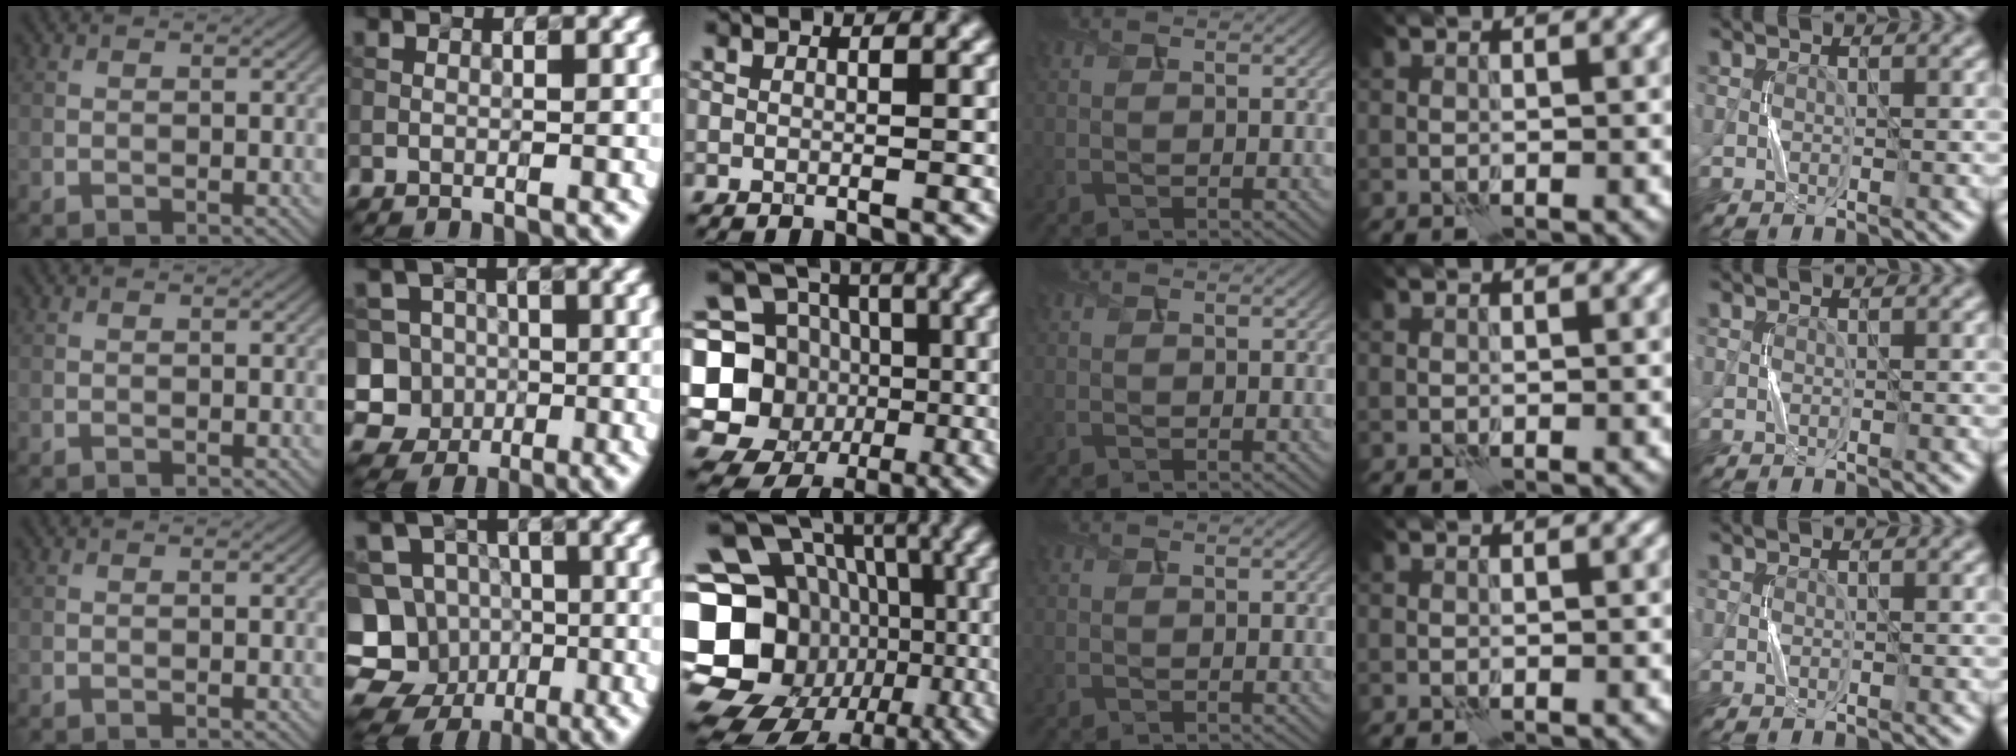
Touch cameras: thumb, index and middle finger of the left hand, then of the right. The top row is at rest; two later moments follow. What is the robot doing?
{"motion": "press", "object": "button"}